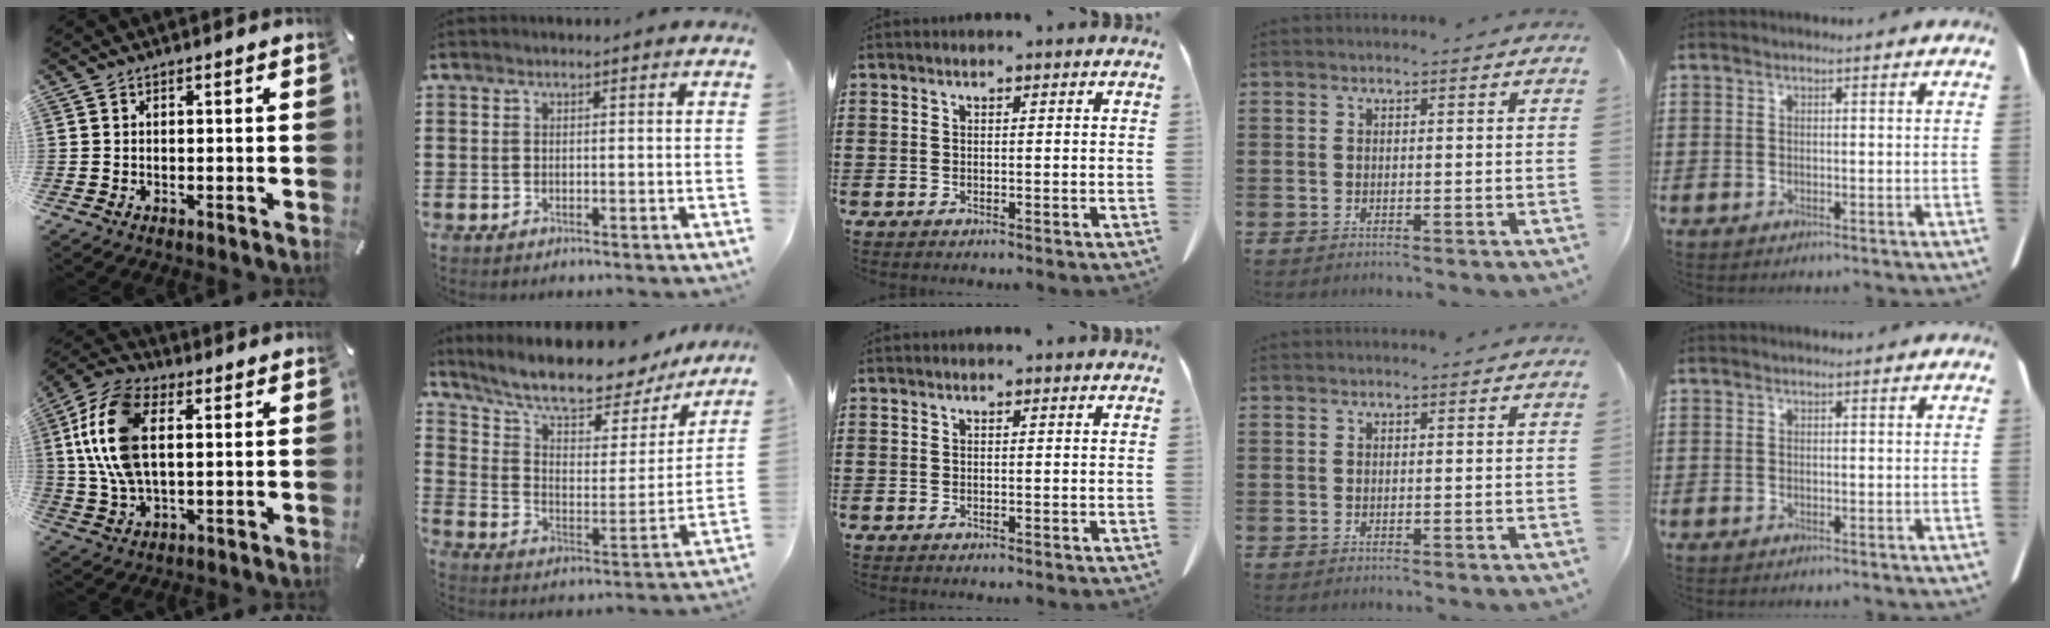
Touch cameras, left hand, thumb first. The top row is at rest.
{"thumb": {"total": 14.0, "force": [2.7, 8.0, 11.2], "torque": [-0.264, -0.002, 0.045]}, "index": {"total": 10.4, "force": [9.0, 2.1, 4.7], "torque": [-0.105, -0.063, 0.150]}}